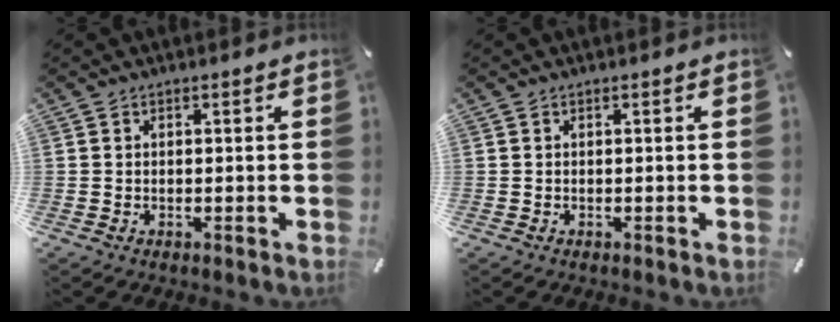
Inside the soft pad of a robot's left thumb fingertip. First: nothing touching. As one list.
[{"total": 0.0}]